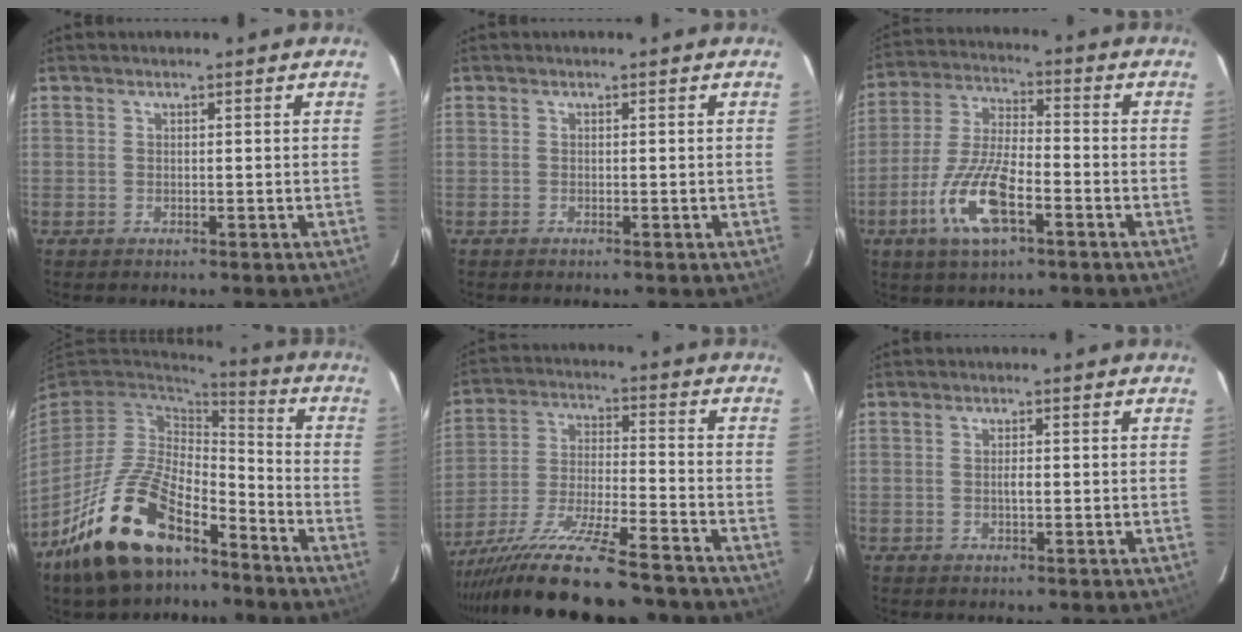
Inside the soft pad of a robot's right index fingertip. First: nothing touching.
{"total": 0.0}
{"total": 13.3, "force": [-6.0, 4.3, 11.1], "torque": [-0.239, -0.010, -0.117]}
{"total": 20.5, "force": [-13.0, 9.1, 12.8], "torque": [-0.269, -0.015, -0.234]}
{"total": 22.7, "force": [-19.4, 2.1, 11.6], "torque": [-0.233, -0.061, -0.315]}
{"total": 1.4, "force": [-0.1, 0.5, 1.3], "torque": [-0.023, 0.002, -0.002]}